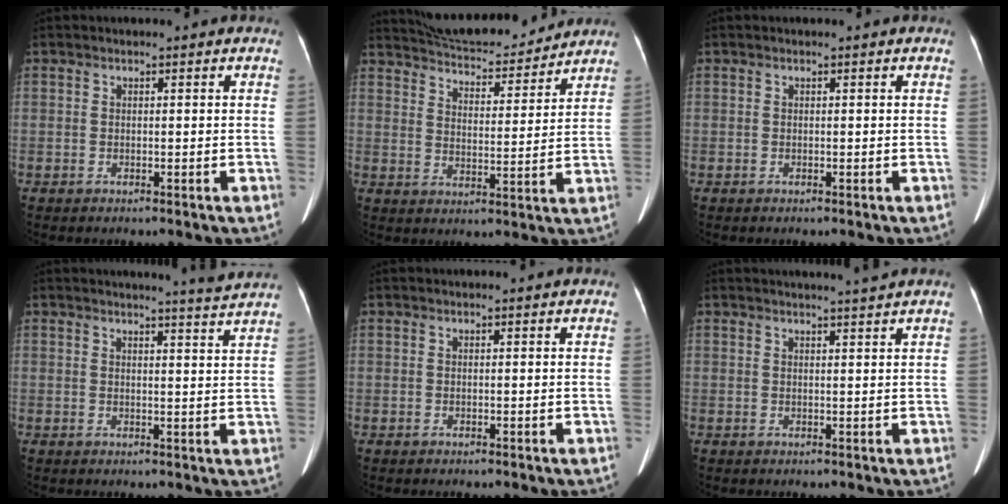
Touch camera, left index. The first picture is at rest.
{"total": 15.0, "force": [14.2, 2.4, 4.1], "torque": [-0.070, 0.004, 0.211]}
{"total": 0.0}
{"total": 5.3, "force": [4.9, -1.7, 1.0], "torque": [-0.025, -0.022, 0.054]}
{"total": 1.5, "force": [1.4, 0.1, 0.5], "torque": [-0.010, 0.017, 0.019]}
{"total": 4.0, "force": [3.6, -1.2, 1.2], "torque": [-0.016, -0.001, 0.046]}